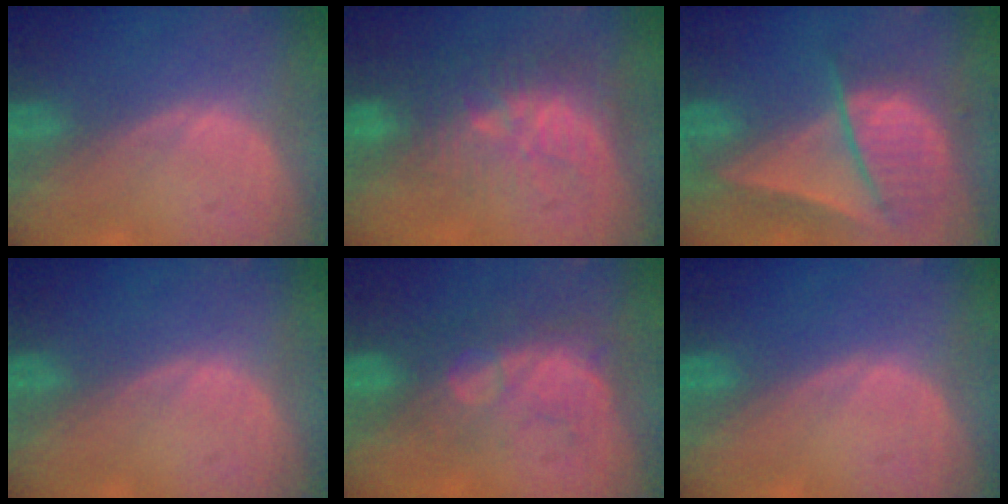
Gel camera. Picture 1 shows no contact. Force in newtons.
{"total": 10.2, "press": 8.9, "slide": 4.9}
{"total": 9.1, "press": 7.9, "slide": 4.5}
{"total": 0.0}
{"total": 8.9, "press": 7.7, "slide": 4.6}
{"total": 0.0}